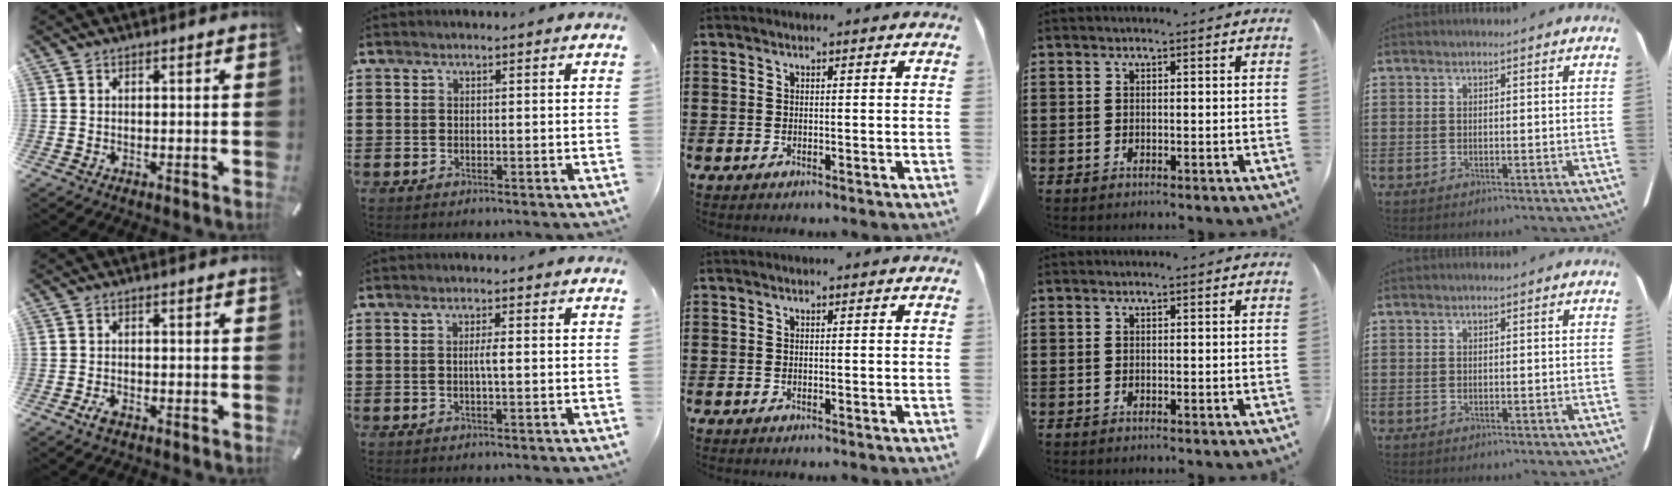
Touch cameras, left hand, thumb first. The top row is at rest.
{"thumb": {"total": 2.0, "force": [-1.0, 0.9, 1.5], "torque": [-0.041, -0.002, -0.023]}, "index": {"total": 1.9, "force": [0.1, -0.1, 1.9], "torque": [-0.037, -0.004, 0.002]}}